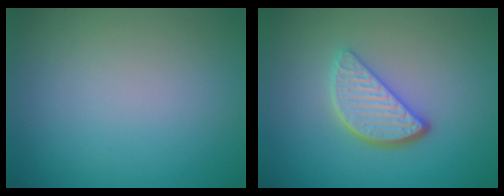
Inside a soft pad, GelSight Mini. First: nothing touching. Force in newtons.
{"total": 3.9, "press": 3.1, "slide": 2.4}